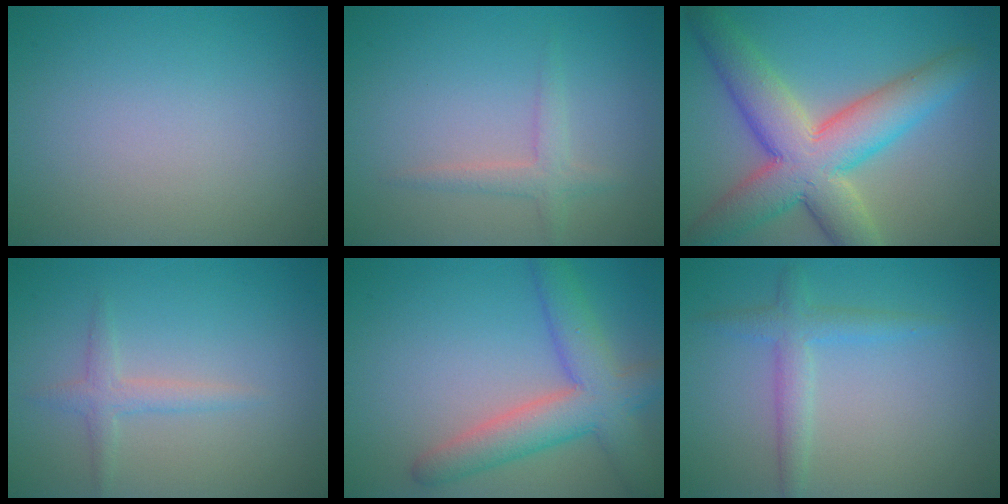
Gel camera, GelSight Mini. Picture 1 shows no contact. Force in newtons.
{"total": 1.9, "press": 1.9, "slide": 0.1}
{"total": 9.7, "press": 9.7, "slide": 0.3}
{"total": 1.7, "press": 1.7, "slide": 0.1}
{"total": 6.3, "press": 6.3, "slide": 0.3}
{"total": 2.5, "press": 2.5, "slide": 0.1}